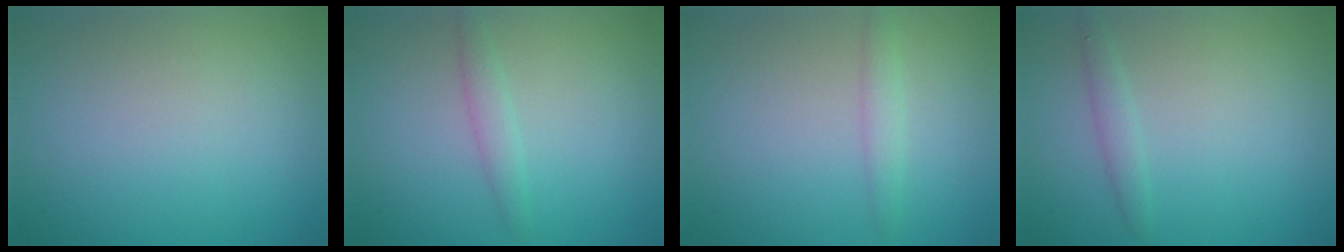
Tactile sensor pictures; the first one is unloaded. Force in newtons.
{"total": 1.5, "press": 1.5, "slide": 0.1}
{"total": 1.4, "press": 1.4, "slide": 0.0}
{"total": 1.3, "press": 1.3, "slide": 0.0}